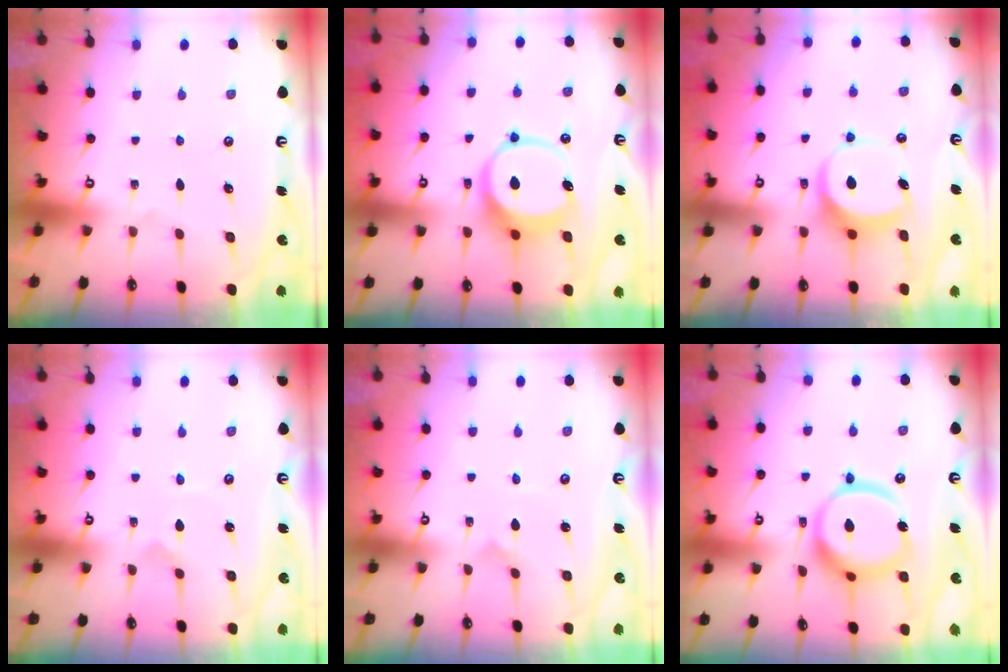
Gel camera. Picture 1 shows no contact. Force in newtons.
{"total": 9.5, "press": 9.3, "slide": 1.7}
{"total": 6.9, "press": 6.8, "slide": 0.9}
{"total": 0.8, "press": 0.8, "slide": 0.1}
{"total": 1.2, "press": 1.2, "slide": 0.0}
{"total": 15.4, "press": 15.4, "slide": 1.5}